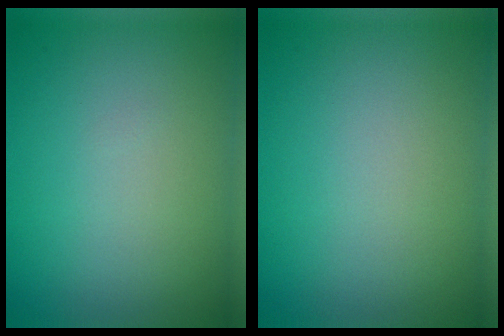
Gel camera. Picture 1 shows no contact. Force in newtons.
{"total": 0.0}